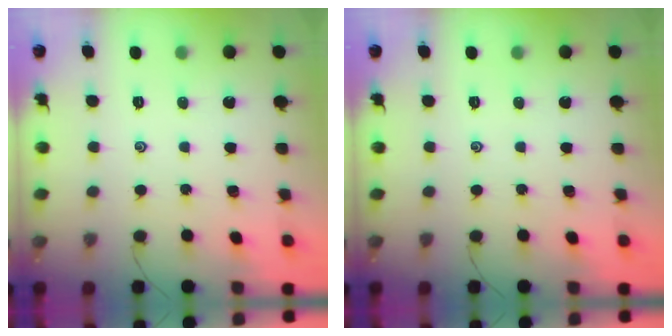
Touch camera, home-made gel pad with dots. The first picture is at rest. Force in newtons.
{"total": 0.0}